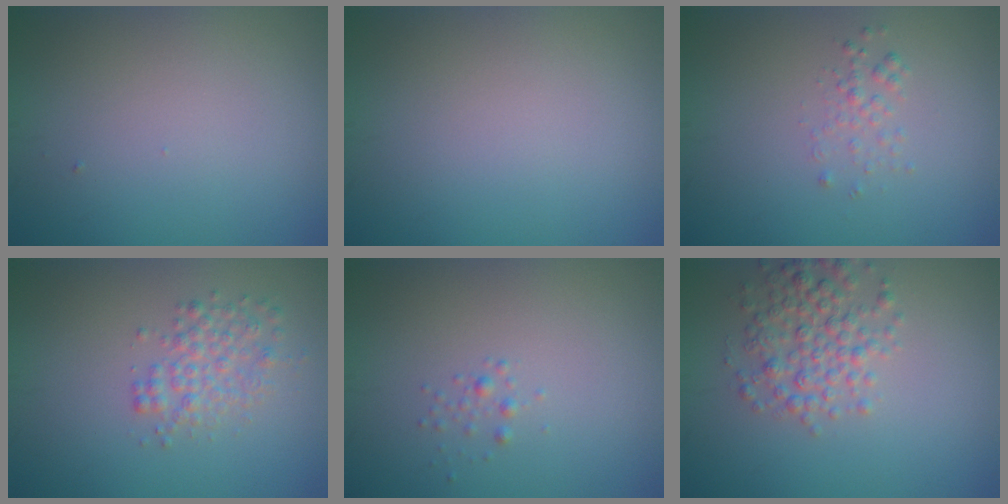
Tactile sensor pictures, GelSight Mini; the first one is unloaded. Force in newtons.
{"total": 0.0}
{"total": 1.1, "press": 1.1, "slide": 0.1}
{"total": 2.6, "press": 2.6, "slide": 0.1}
{"total": 0.7, "press": 0.7, "slide": 0.0}
{"total": 3.7, "press": 3.7, "slide": 0.1}